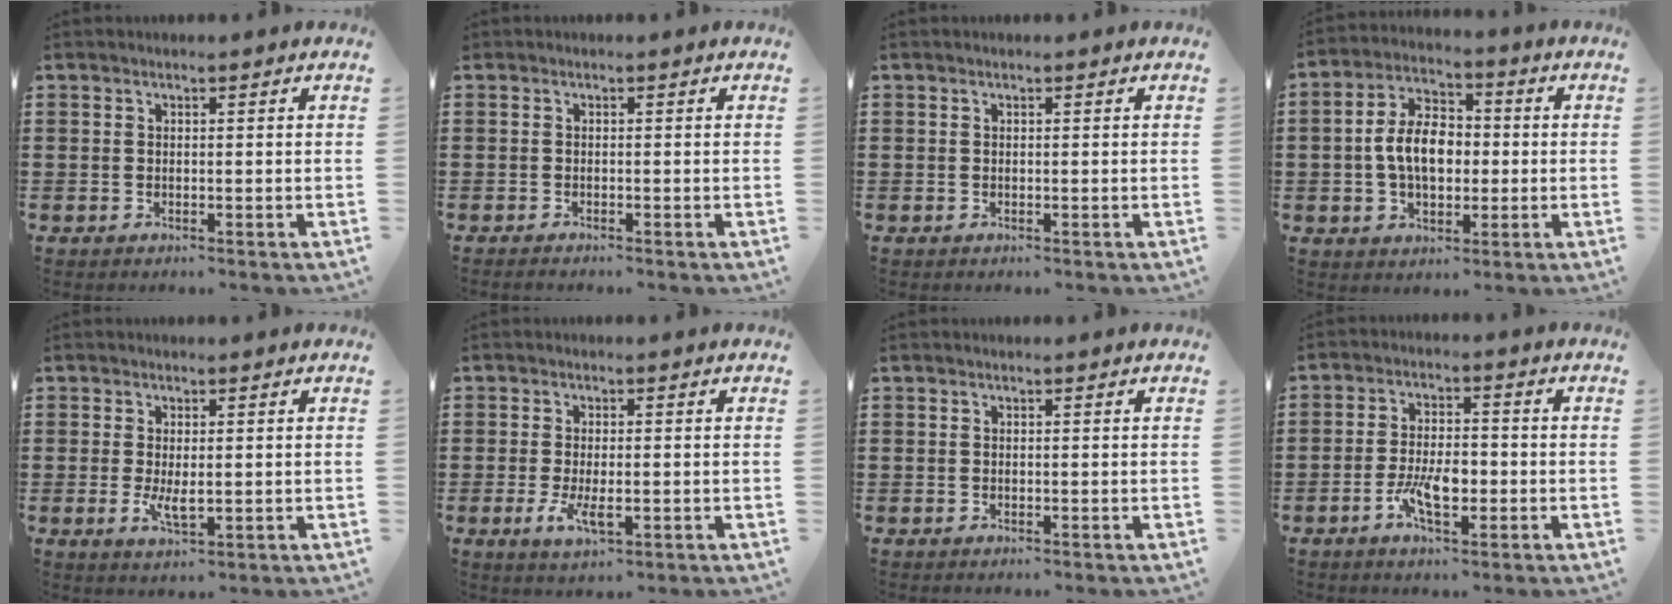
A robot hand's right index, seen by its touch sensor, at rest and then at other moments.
{"total": 0.6, "force": [-0.6, 0.1, -0.1], "torque": [0.002, 0.002, -0.013]}
{"total": 0.0}
{"total": 8.1, "force": [-0.6, 5.0, 6.3], "torque": [-0.134, 0.008, -0.018]}
{"total": 3.4, "force": [-0.2, 1.3, 3.2], "torque": [-0.065, -0.003, -0.005]}
{"total": 4.5, "force": [-1.0, 1.8, 4.0], "torque": [-0.089, -0.006, -0.021]}
{"total": 0.0}
{"total": 6.7, "force": [-2.1, 3.0, 5.6], "torque": [-0.114, 0.004, -0.039]}